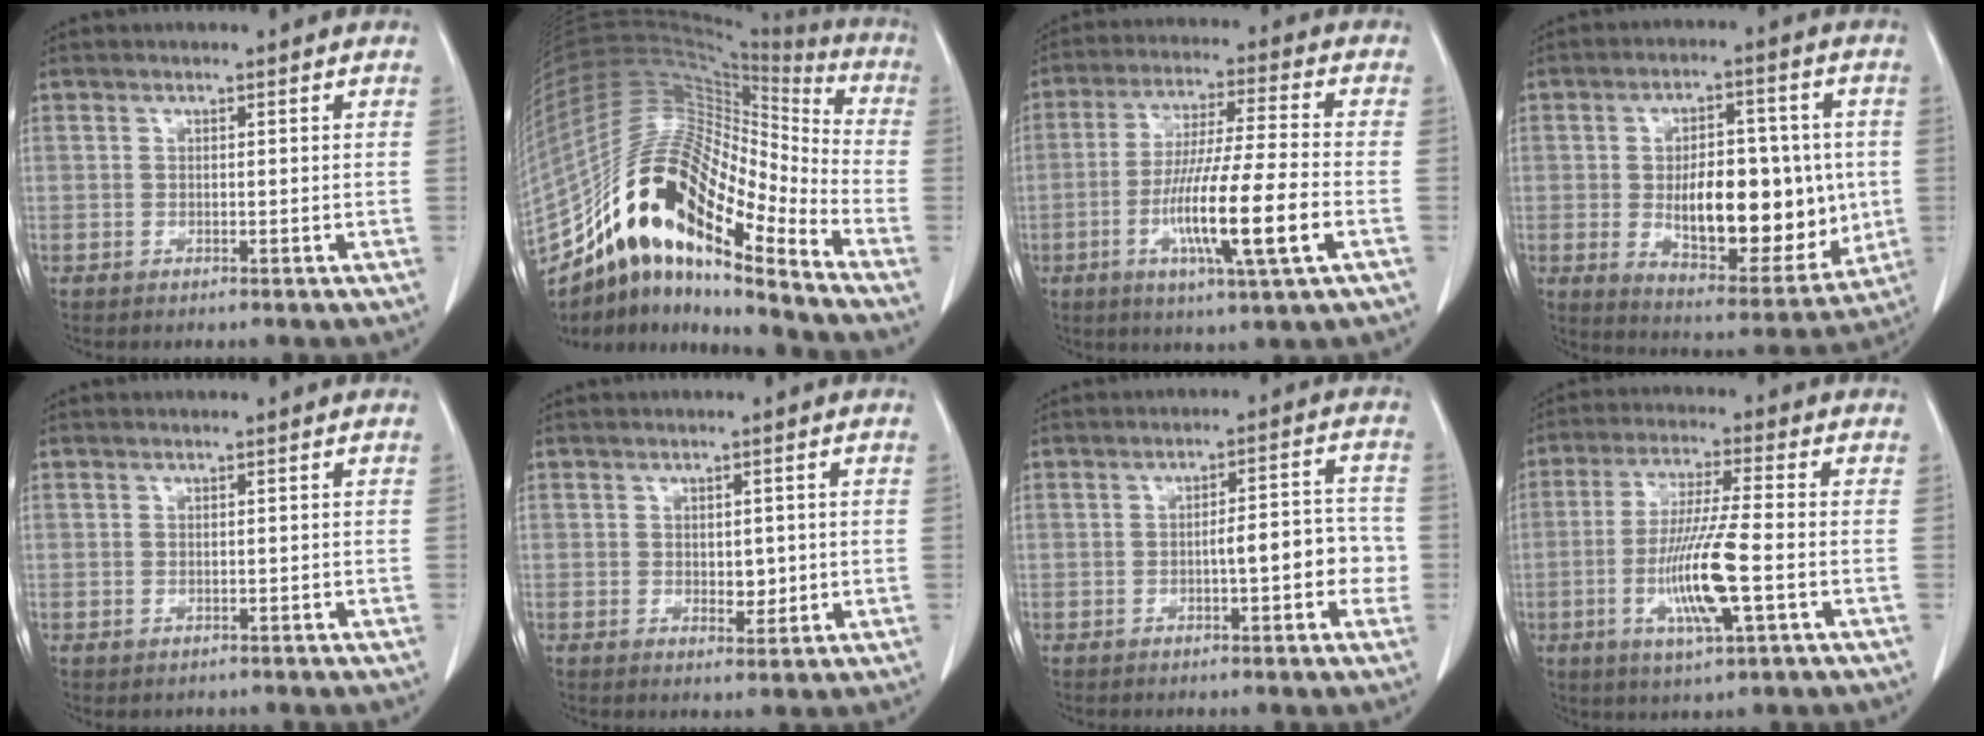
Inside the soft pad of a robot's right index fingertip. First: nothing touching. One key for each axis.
{"total": 23.8, "fx": -15.6, "fy": 5.7, "fz": 17.1, "tx": -0.341, "ty": 0.021, "tz": -0.278}
{"total": 14.0, "fx": -4.1, "fy": 0.0, "fz": 13.4, "tx": -0.250, "ty": -0.015, "tz": -0.074}
{"total": 17.8, "fx": -0.9, "fy": 8.2, "fz": 15.8, "tx": -0.232, "ty": 0.003, "tz": 0.005}
{"total": 0.7, "fx": -0.4, "fy": 0.6, "fz": 0.0, "tx": -0.005, "ty": 0.003, "tz": -0.002}
{"total": 2.9, "fx": 0.1, "fy": 1.8, "fz": 2.3, "tx": -0.027, "ty": -0.001, "tz": 0.012}
{"total": 6.7, "fx": -1.5, "fy": 1.8, "fz": 6.3, "tx": -0.082, "ty": 0.027, "tz": -0.019}
{"total": 11.3, "fx": -2.8, "fy": 0.5, "fz": 11.0, "tx": -0.213, "ty": -0.013, "tz": -0.053}